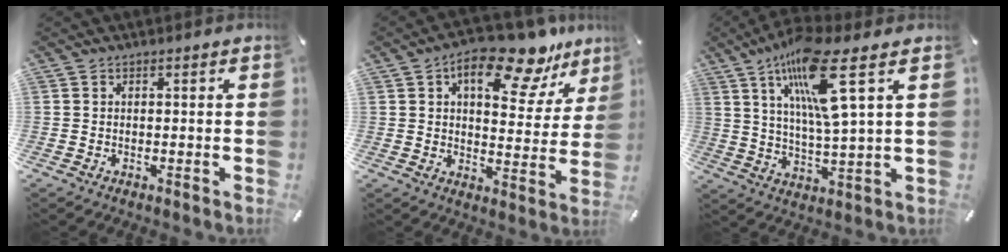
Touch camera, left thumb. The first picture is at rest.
{"total": 16.5, "force": [11.4, 7.0, 9.6], "torque": [-0.129, -0.076, 0.187]}
{"total": 15.4, "force": [8.0, 1.8, 13.0], "torque": [-0.255, -0.028, 0.120]}